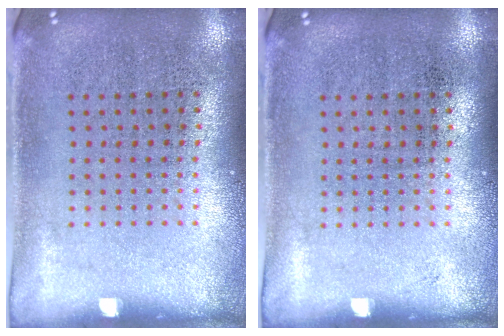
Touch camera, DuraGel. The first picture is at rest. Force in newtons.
{"total": 0.0}